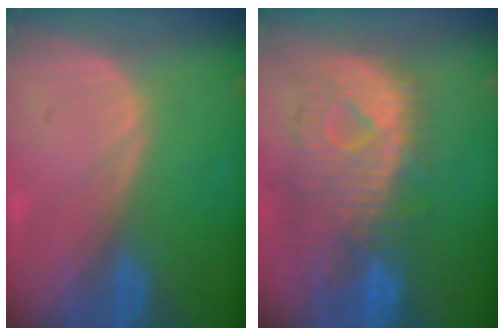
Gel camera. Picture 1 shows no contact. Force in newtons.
{"total": 11.5, "press": 10.0, "slide": 5.7}